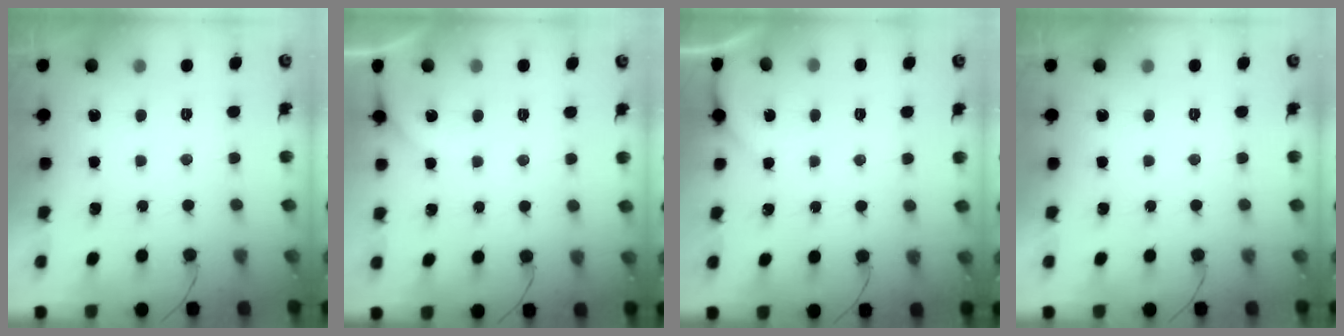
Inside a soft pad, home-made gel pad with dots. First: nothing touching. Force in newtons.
{"total": 3.5, "press": 3.4, "slide": 0.4}
{"total": 0.0}
{"total": 0.0}